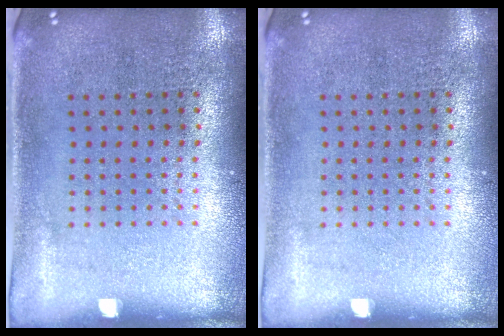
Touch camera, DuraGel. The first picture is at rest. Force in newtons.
{"total": 0.0}